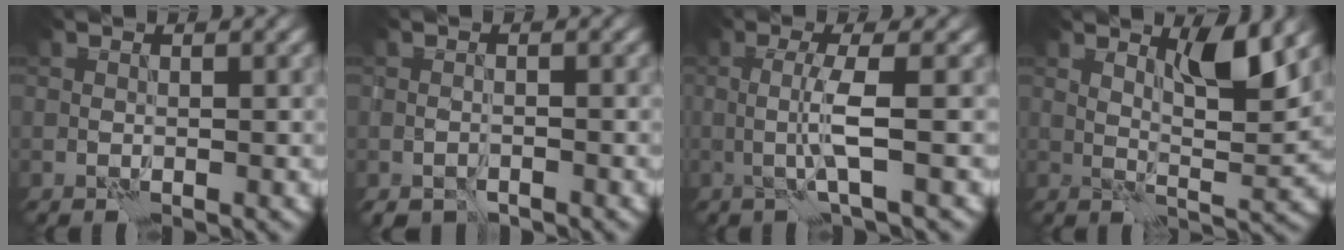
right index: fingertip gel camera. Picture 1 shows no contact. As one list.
[{"total": 1.1, "force": [-1.0, 0.4, 0.0], "torque": [-0.001, -0.001, -0.020]}, {"total": 2.5, "force": [0.5, -0.7, 2.3], "torque": [-0.048, -0.003, 0.010]}, {"total": 4.2, "force": [2.9, 0.0, 2.9], "torque": [-0.053, -0.008, 0.055]}]